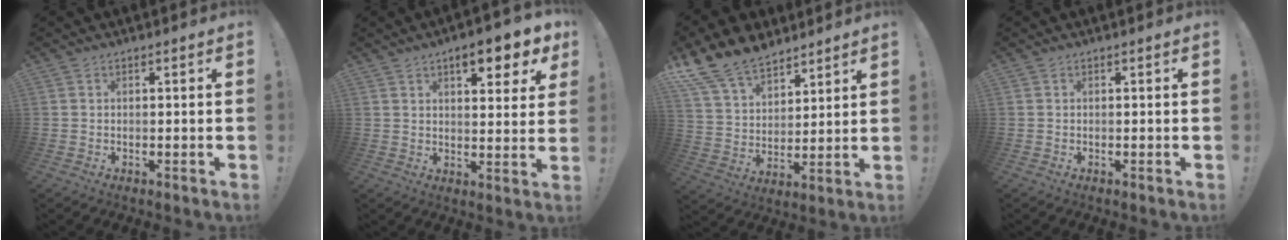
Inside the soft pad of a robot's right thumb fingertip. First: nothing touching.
{"total": 9.0, "force": [5.1, 2.8, 6.8], "torque": [-0.084, -0.025, 0.083]}
{"total": 15.0, "force": [11.8, 7.6, 5.3], "torque": [-0.109, -0.081, 0.226]}
{"total": 0.0}